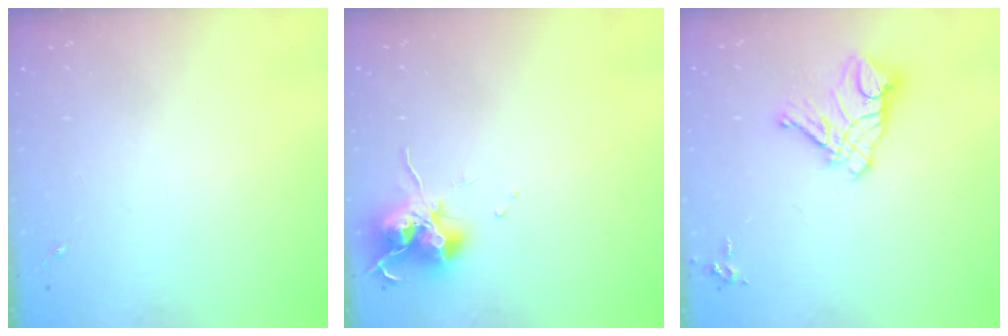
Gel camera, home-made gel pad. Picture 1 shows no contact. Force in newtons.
{"total": 12.6, "press": 12.5, "slide": 1.4}
{"total": 12.0, "press": 11.9, "slide": 1.1}